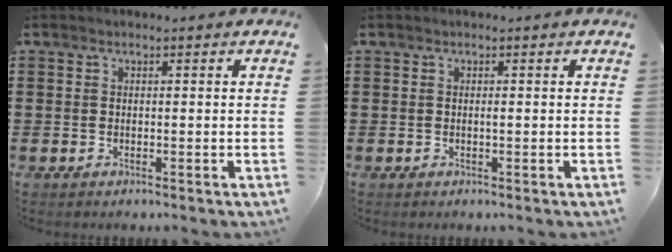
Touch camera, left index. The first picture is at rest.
{"total": 0.0}